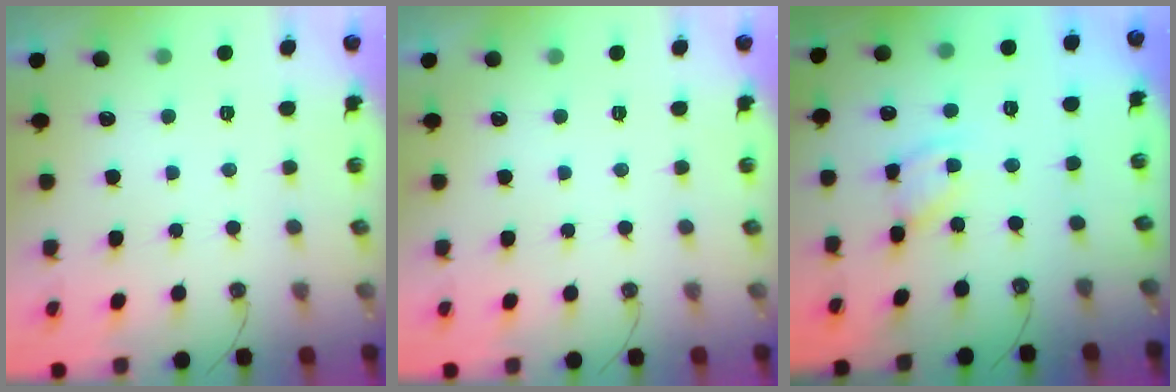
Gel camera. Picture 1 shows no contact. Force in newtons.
{"total": 0.0}
{"total": 5.2, "press": 5.2, "slide": 0.5}